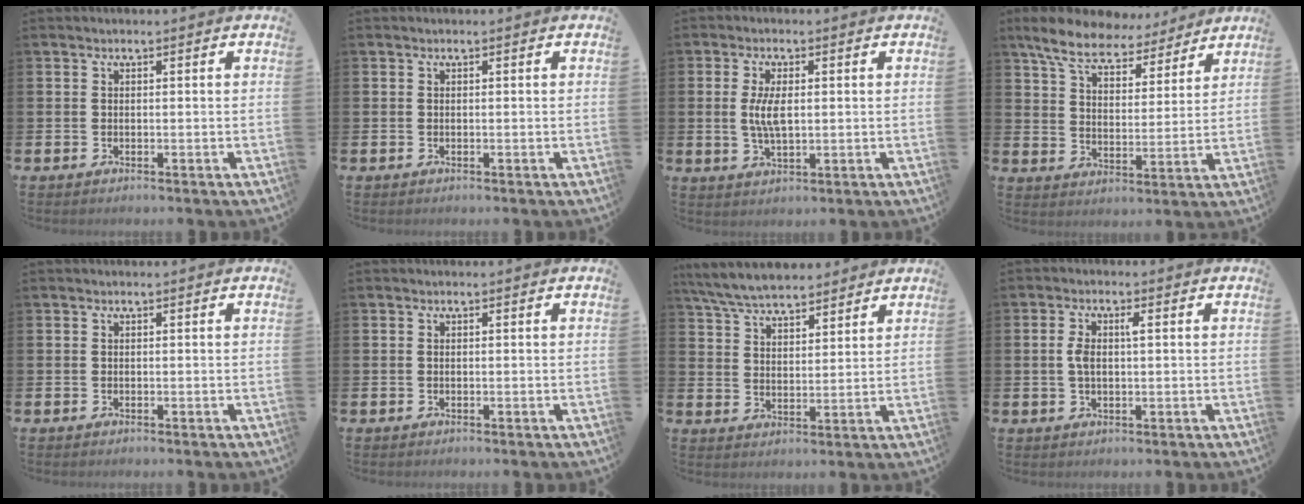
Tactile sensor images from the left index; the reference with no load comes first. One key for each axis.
{"total": 0.0}
{"total": 4.5, "fx": 0.8, "fy": 1.8, "fz": 4.1, "tx": -0.079, "ty": 0.005, "tz": 0.013}
{"total": 8.6, "fx": 7.8, "fy": 2.7, "fz": 2.7, "tx": -0.085, "ty": -0.039, "tz": 0.139}
{"total": 0.0}
{"total": 0.0}
{"total": 6.9, "fx": 6.5, "fy": 1.5, "fz": 1.7, "tx": -0.060, "ty": -0.022, "tz": 0.120}
{"total": 3.0, "fx": 0.5, "fy": 1.2, "fz": 2.7, "tx": -0.052, "ty": 0.006, "tz": 0.006}